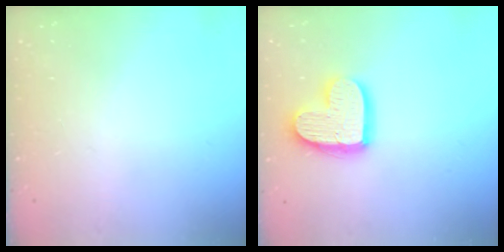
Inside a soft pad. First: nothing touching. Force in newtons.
{"total": 14.5, "press": 14.4, "slide": 1.3}